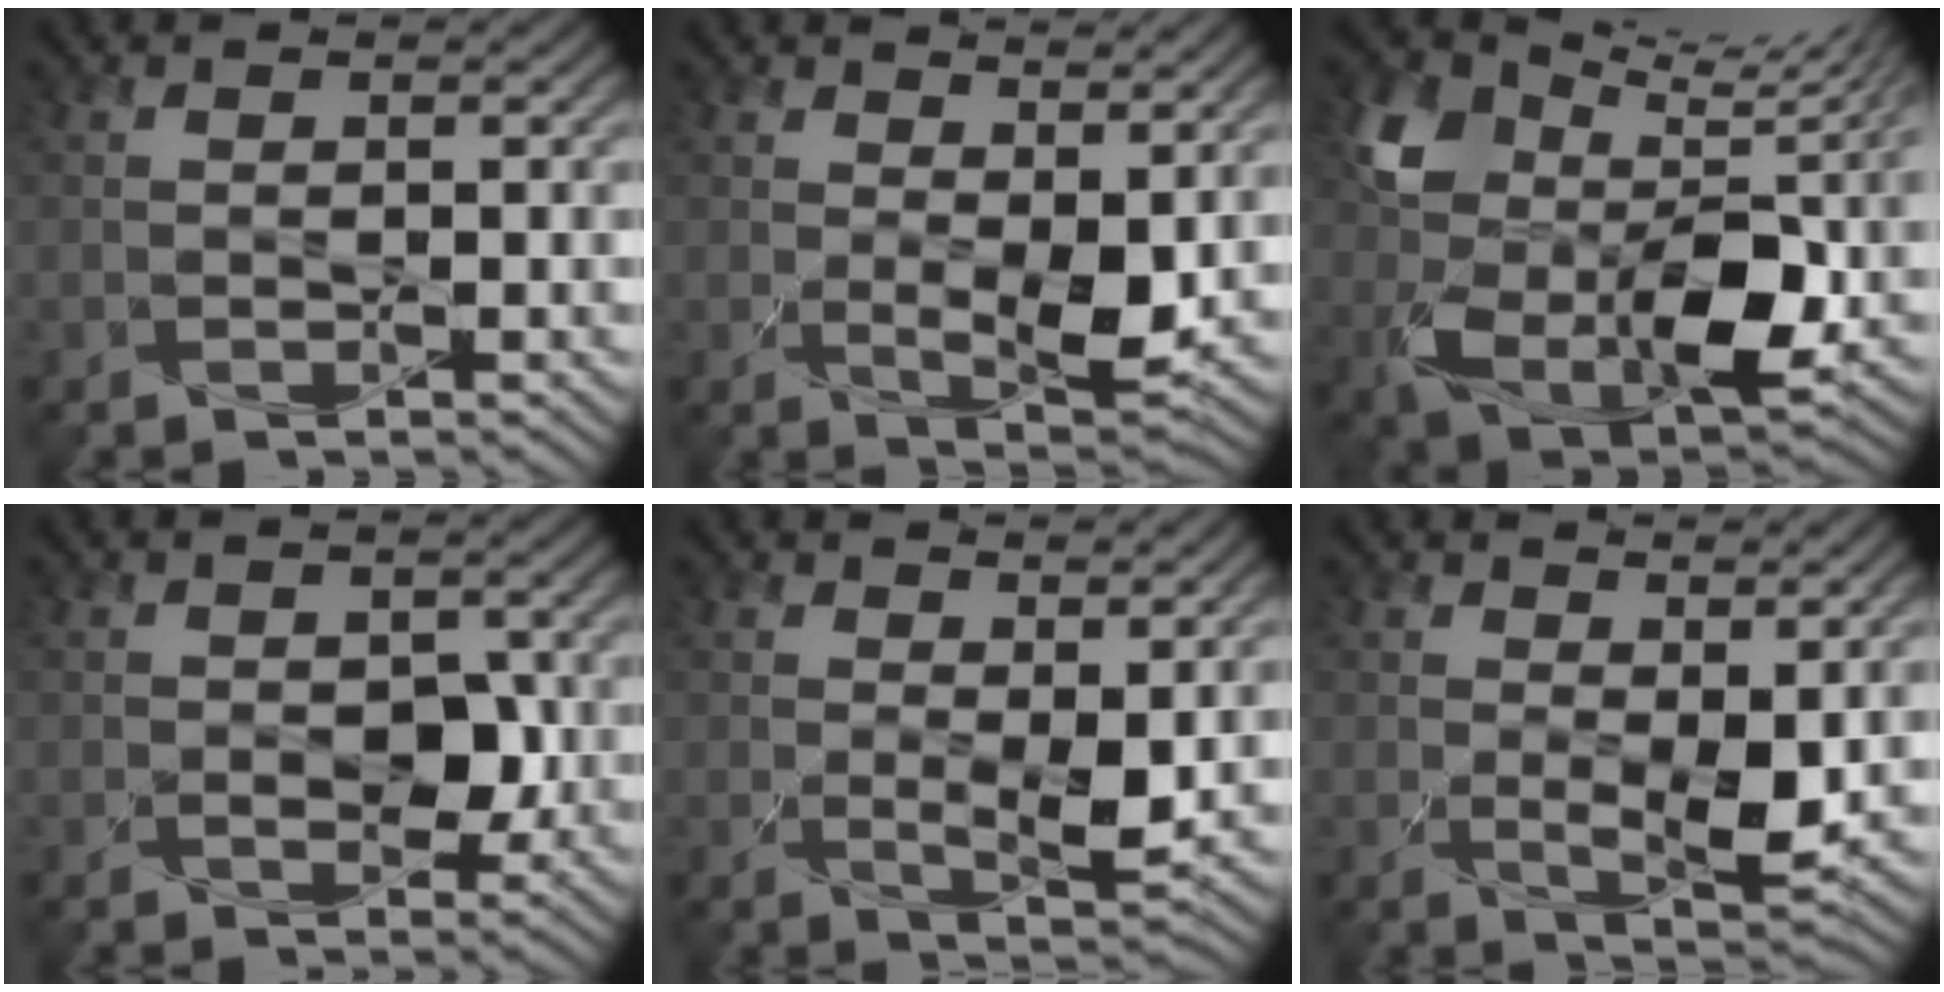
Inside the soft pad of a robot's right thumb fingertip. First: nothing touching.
{"total": 5.6, "force": [1.7, 2.7, 4.6], "torque": [-0.092, -0.015, 0.035]}
{"total": 12.7, "force": [3.7, 8.3, 8.8], "torque": [-0.191, -0.020, 0.080]}
{"total": 3.4, "force": [-0.4, 2.4, 2.5], "torque": [-0.042, -0.009, -0.007]}
{"total": 4.1, "force": [1.5, 1.7, 3.4], "torque": [-0.070, -0.012, 0.031]}
{"total": 5.1, "force": [1.6, 2.3, 4.2], "torque": [-0.086, -0.016, 0.032]}